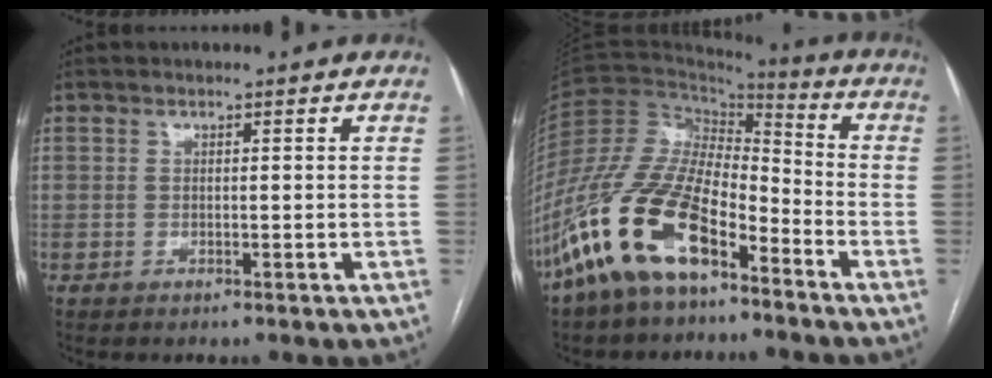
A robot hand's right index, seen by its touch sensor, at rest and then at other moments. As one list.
[{"total": 17.0, "force": [-10.2, 6.7, 11.9], "torque": [-0.254, 0.012, -0.195]}]